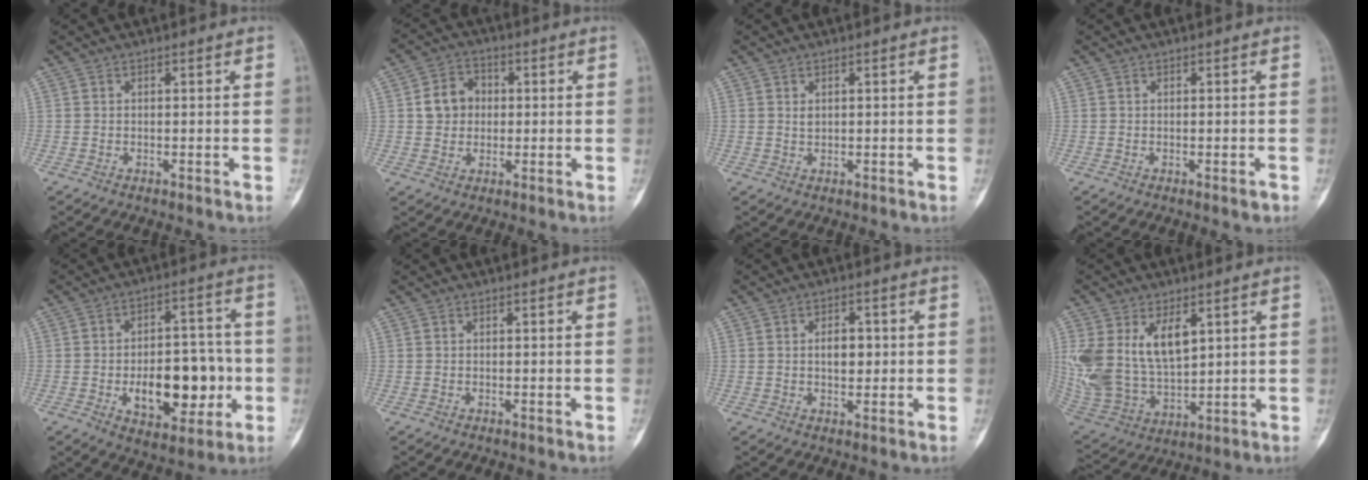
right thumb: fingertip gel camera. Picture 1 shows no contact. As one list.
[{"total": 6.8, "force": [0.7, 5.8, 3.4], "torque": [-0.036, 0.010, 0.006]}, {"total": 1.2, "force": [0.5, 0.7, 0.8], "torque": [-0.009, -0.003, 0.013]}, {"total": 1.1, "force": [-0.5, 0.3, 0.9], "torque": [-0.011, -0.002, -0.005]}, {"total": 16.5, "force": [-3.4, 9.1, 13.3], "torque": [-0.156, 0.023, -0.038]}, {"total": 0.0}, {"total": 4.2, "force": [0.4, 2.6, 3.3], "torque": [-0.037, 0.002, 0.008]}, {"total": 17.5, "force": [5.7, 10.4, 12.9], "torque": [-0.259, -0.023, 0.130]}]